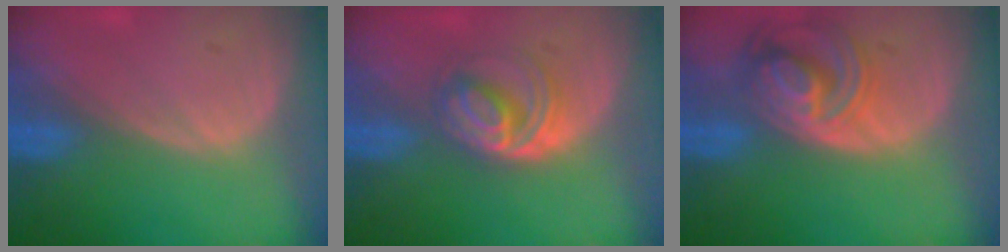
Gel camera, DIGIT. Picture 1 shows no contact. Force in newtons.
{"total": 6.1, "press": 5.3, "slide": 3.1}
{"total": 8.3, "press": 7.1, "slide": 4.2}